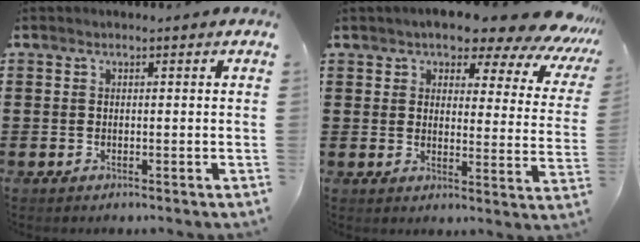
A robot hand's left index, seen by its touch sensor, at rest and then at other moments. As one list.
[{"total": 7.3, "force": [6.5, 1.4, 2.9], "torque": [-0.063, -0.045, 0.109]}]